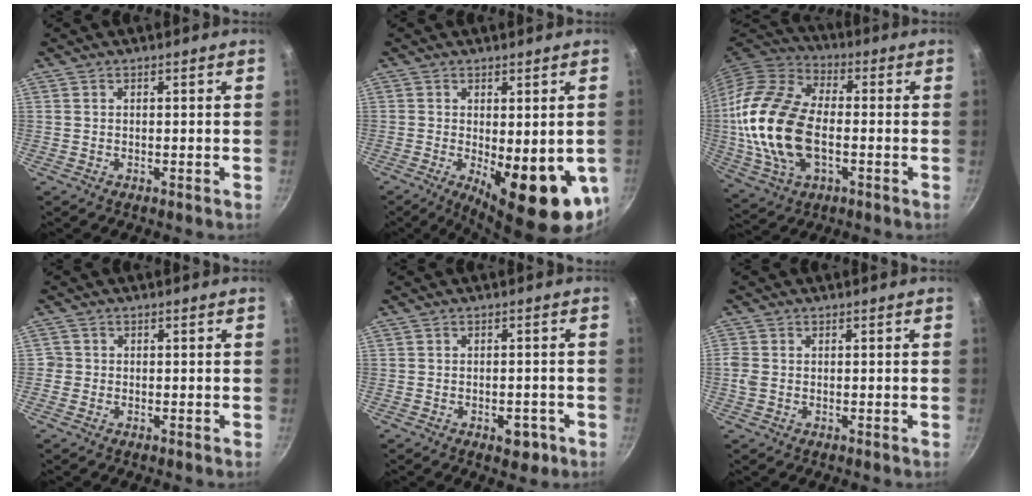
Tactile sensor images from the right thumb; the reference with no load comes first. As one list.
[{"total": 15.1, "force": [-3.0, 5.4, 13.8], "torque": [-0.162, -0.021, -0.026]}, {"total": 21.3, "force": [-1.9, 12.8, 17.0], "torque": [-0.331, 0.024, -0.040]}, {"total": 1.3, "force": [-0.4, 1.3, 0.2], "torque": [0.002, 0.004, -0.009]}, {"total": 4.1, "force": [-1.9, 2.4, 2.7], "torque": [-0.017, 0.016, -0.016]}, {"total": 2.2, "force": [-0.1, 1.8, 1.4], "torque": [-0.029, 0.001, -0.003]}]